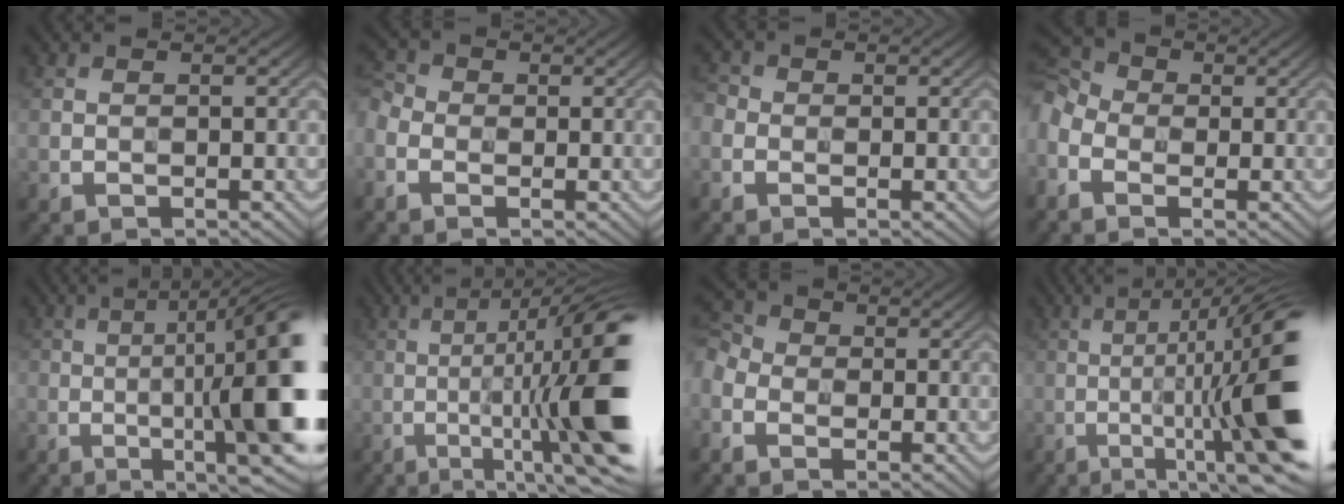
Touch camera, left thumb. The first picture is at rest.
{"total": 4.0, "force": [-1.3, 3.1, 2.1], "torque": [-0.067, 0.000, -0.034]}
{"total": 2.2, "force": [-0.7, 1.9, 0.9], "torque": [-0.028, 0.002, -0.018]}
{"total": 7.8, "force": [-1.7, 6.0, 4.8], "torque": [-0.153, 0.000, -0.040]}
{"total": 17.3, "force": [-1.8, 4.1, 16.7], "torque": [-0.204, 0.005, -0.016]}
{"total": 18.1, "force": [-3.2, 4.1, 17.3], "torque": [-0.247, 0.007, -0.037]}
{"total": 5.0, "force": [-1.4, 4.0, 2.7], "torque": [-0.088, 0.001, -0.038]}
{"total": 18.6, "force": [-3.3, 4.3, 17.8], "torque": [-0.241, 0.007, -0.041]}